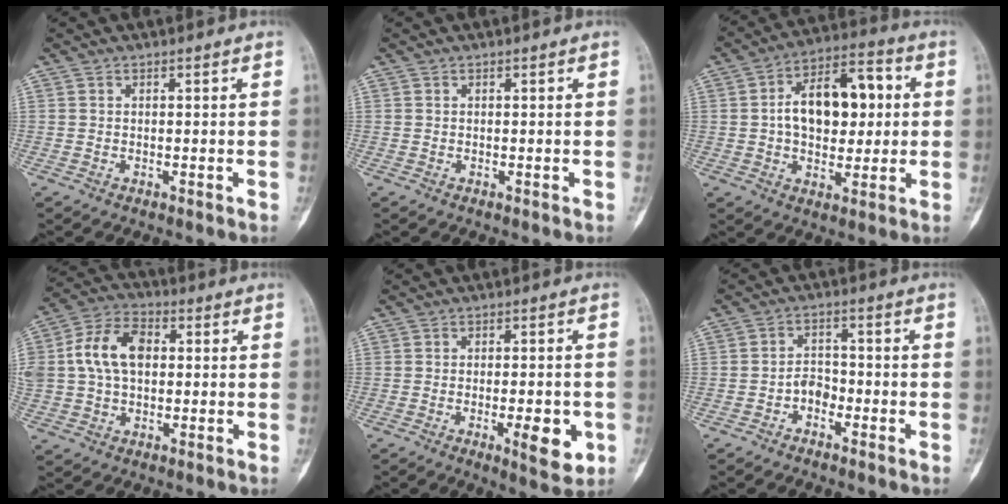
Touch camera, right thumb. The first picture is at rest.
{"total": 0.0}
{"total": 15.4, "force": [1.5, 9.1, 12.3], "torque": [-0.158, 0.024, 0.019]}
{"total": 12.7, "force": [1.5, 8.5, 9.3], "torque": [-0.173, 0.026, 0.023]}
{"total": 8.0, "force": [-2.5, 2.7, 7.1], "torque": [-0.090, -0.002, -0.029]}
{"total": 3.3, "force": [-1.8, 2.3, 1.5], "torque": [-0.010, 0.023, -0.039]}